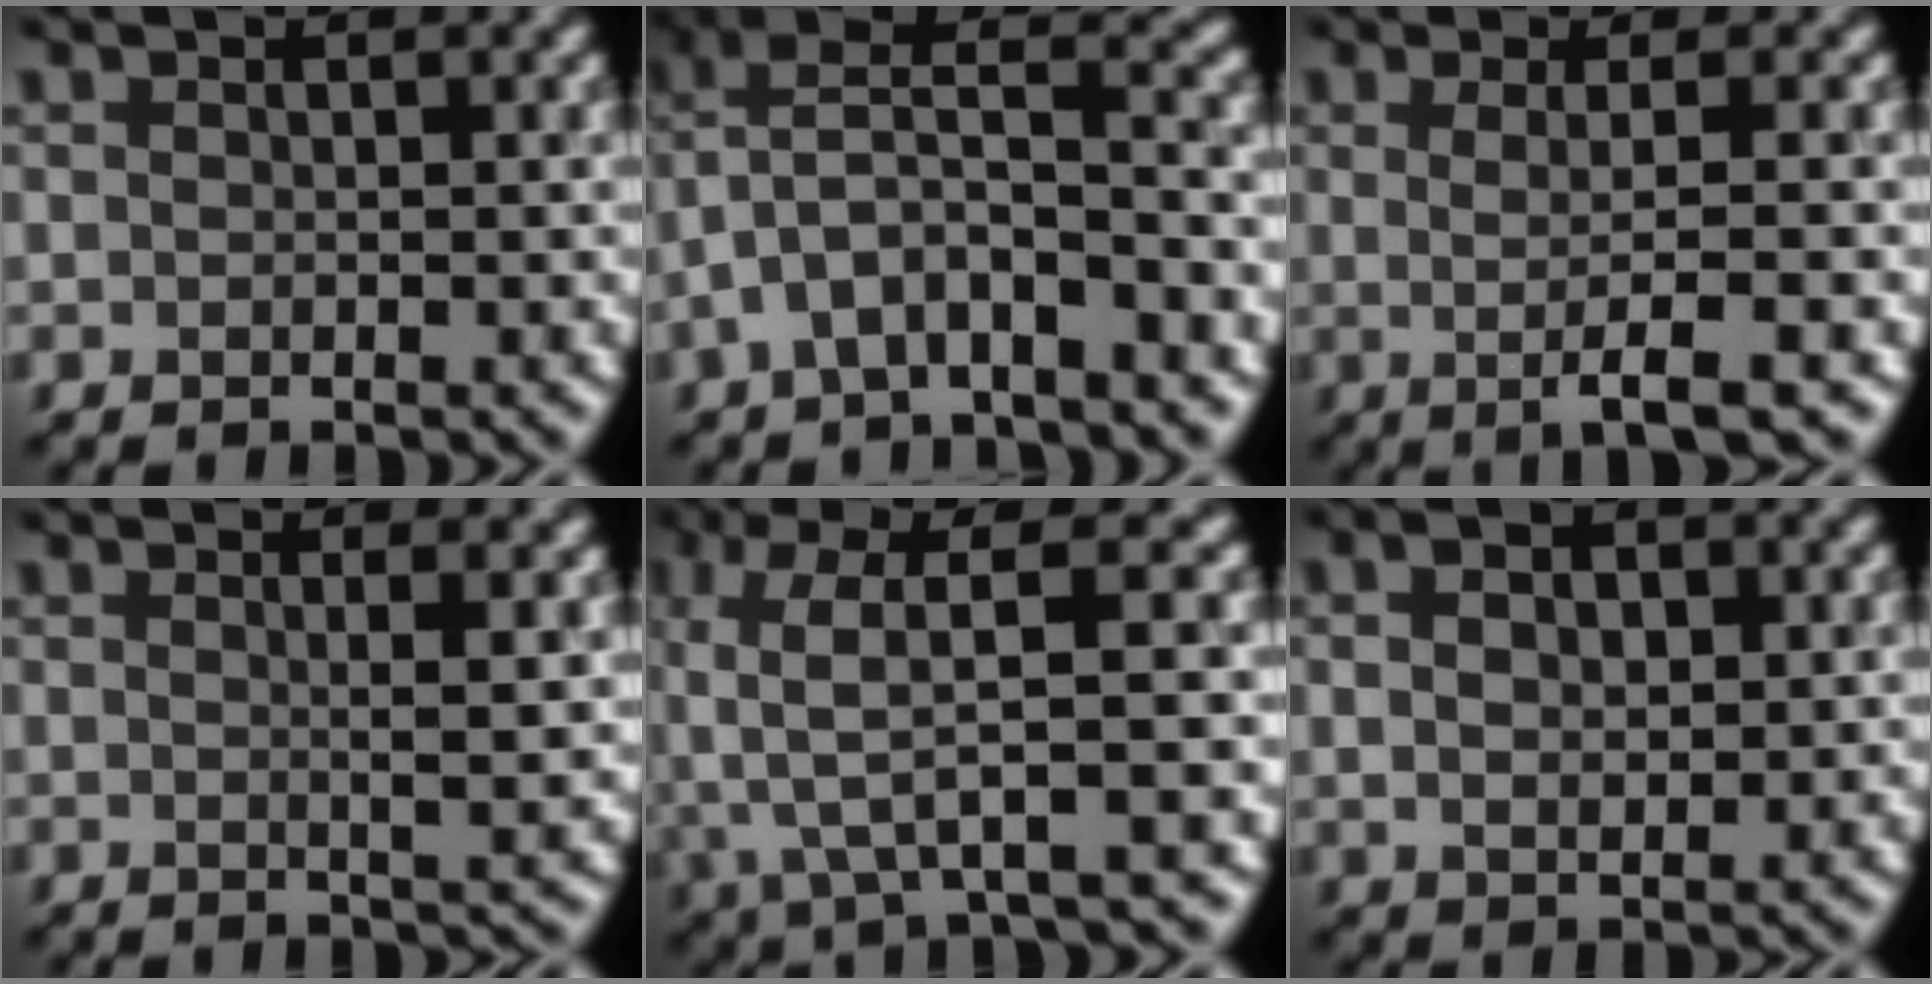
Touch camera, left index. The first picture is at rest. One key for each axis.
{"total": 6.2, "fx": -2.1, "fy": 2.6, "fz": 5.3, "tx": -0.100, "ty": 0.019, "tz": -0.043}
{"total": 4.3, "fx": -0.3, "fy": 0.9, "fz": 4.2, "tx": -0.064, "ty": -0.004, "tz": -0.008}
{"total": 2.7, "fx": 0.5, "fy": 0.6, "fz": 2.6, "tx": -0.034, "ty": 0.001, "tz": 0.002}
{"total": 7.1, "fx": -0.1, "fy": 1.5, "fz": 7.0, "tx": -0.140, "ty": 0.017, "tz": -0.006}
{"total": 4.1, "fx": 0.9, "fy": 2.4, "fz": 3.2, "tx": -0.051, "ty": 0.010, "tz": 0.010}